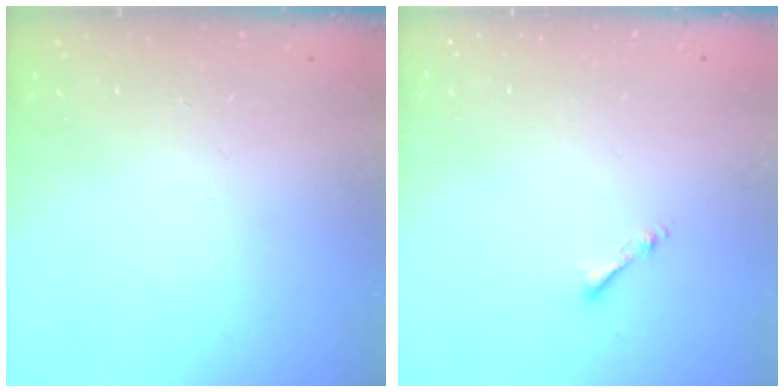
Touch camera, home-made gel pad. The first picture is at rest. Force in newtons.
{"total": 1.3, "press": 1.2, "slide": 0.3}